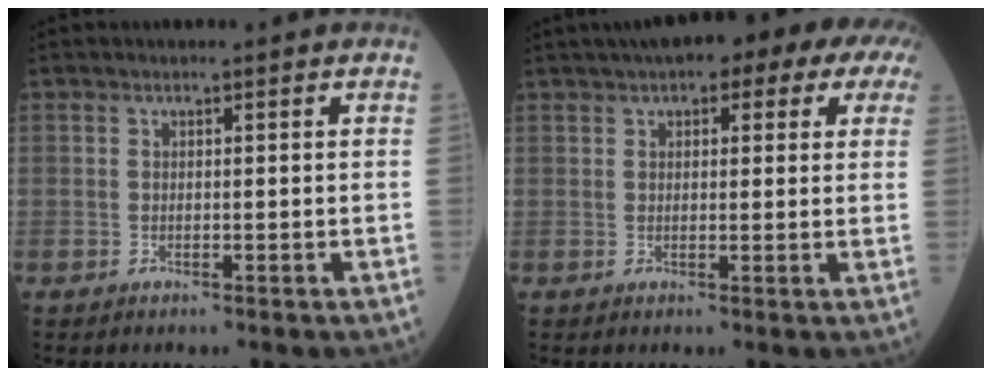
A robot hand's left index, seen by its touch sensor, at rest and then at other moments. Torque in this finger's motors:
{"motor_torque": [1.06, -1.08, 1.05, 0.14]}